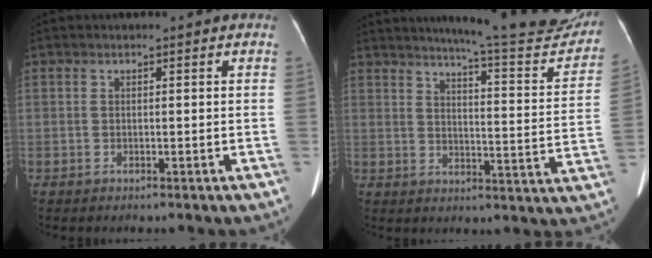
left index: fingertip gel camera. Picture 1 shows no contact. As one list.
[{"total": 19.7, "force": [18.2, 1.0, 7.4], "torque": [-0.099, -0.075, 0.215]}]